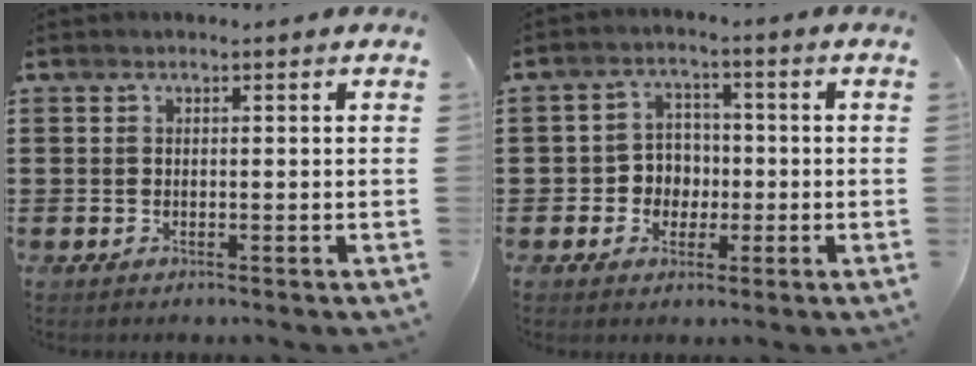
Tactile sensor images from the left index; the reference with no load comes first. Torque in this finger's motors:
{"motor_torque": [0.21, 0.24, 0.08, 0.01]}